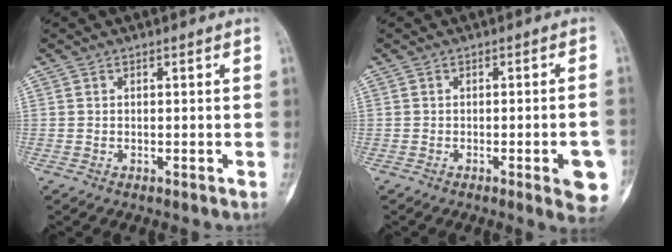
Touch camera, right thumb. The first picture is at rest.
{"total": 7.2, "force": [-2.5, 1.5, 6.6], "torque": [-0.068, 0.006, -0.027]}